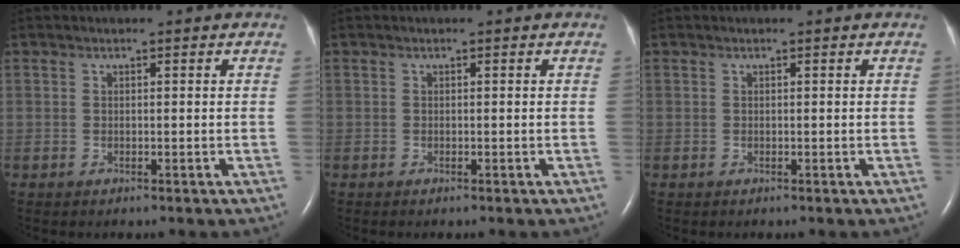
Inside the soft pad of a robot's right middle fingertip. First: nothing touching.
{"total": 0.0}
{"total": 0.0}